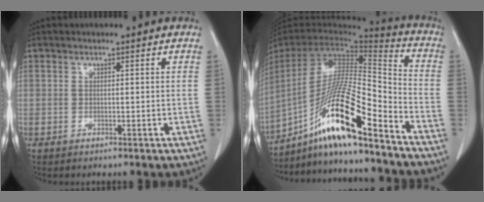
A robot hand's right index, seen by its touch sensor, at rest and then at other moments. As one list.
[{"total": 19.8, "force": [-13.4, 1.2, 14.5], "torque": [-0.290, -0.007, -0.245]}]